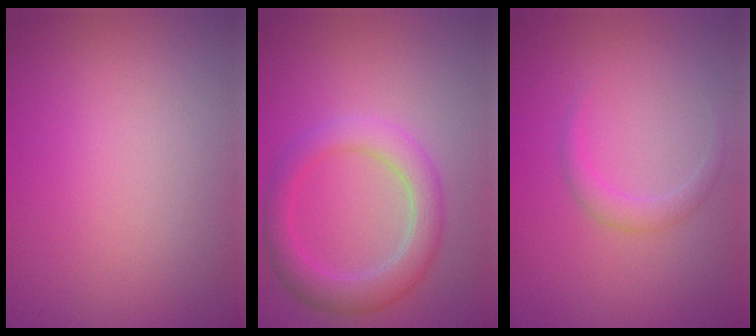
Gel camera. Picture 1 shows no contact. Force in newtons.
{"total": 3.9, "press": 3.9, "slide": 0.2}
{"total": 1.4, "press": 1.4, "slide": 0.1}